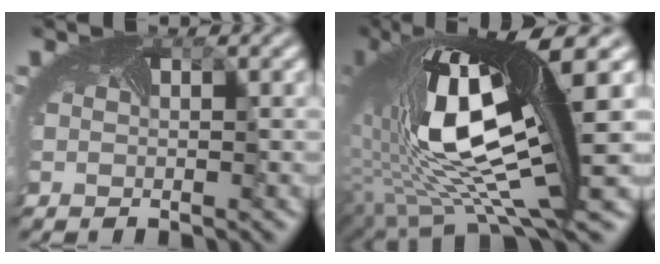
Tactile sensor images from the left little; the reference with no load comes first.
{"total": 13.4, "force": [0.9, 4.8, 12.5], "torque": [-0.257, -0.019, 0.033]}